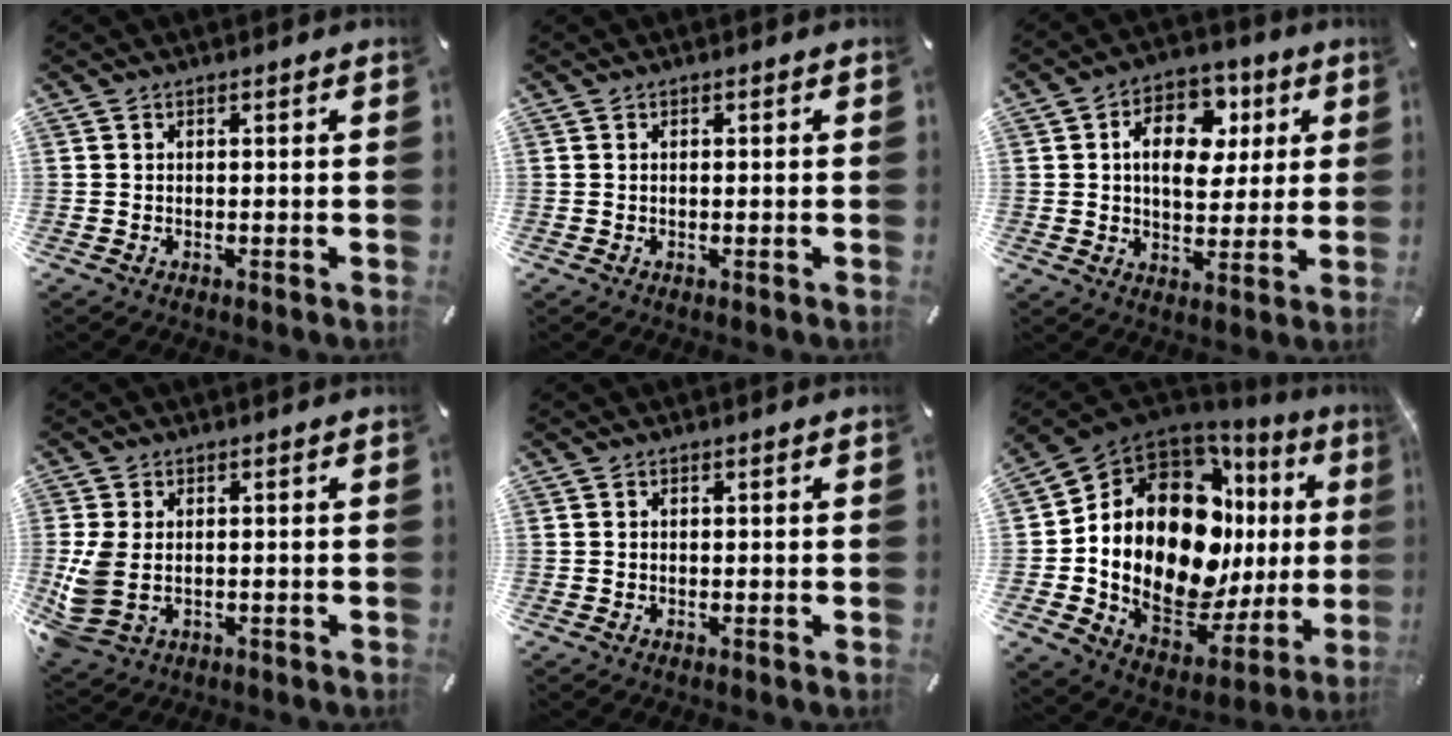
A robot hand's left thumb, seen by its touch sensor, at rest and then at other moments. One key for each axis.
{"total": 0.0}
{"total": 12.4, "fx": 3.2, "fy": 9.1, "fz": 7.8, "tx": -0.112, "ty": -0.004, "tz": 0.058}
{"total": 7.3, "fx": -0.4, "fy": 5.1, "fz": 5.2, "tx": -0.116, "ty": -0.002, "tz": -0.006}
{"total": 0.0}
{"total": 24.9, "fx": 4.1, "fy": 14.6, "fz": 19.7, "tx": -0.381, "ty": -0.073, "tz": 0.082}